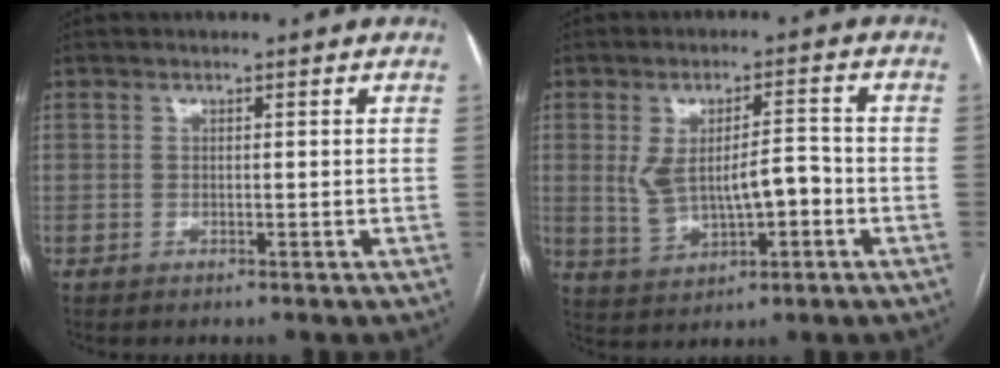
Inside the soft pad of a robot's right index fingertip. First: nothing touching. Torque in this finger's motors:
{"motor_torque": [0.33, -0.09, 0.46, 0.11]}